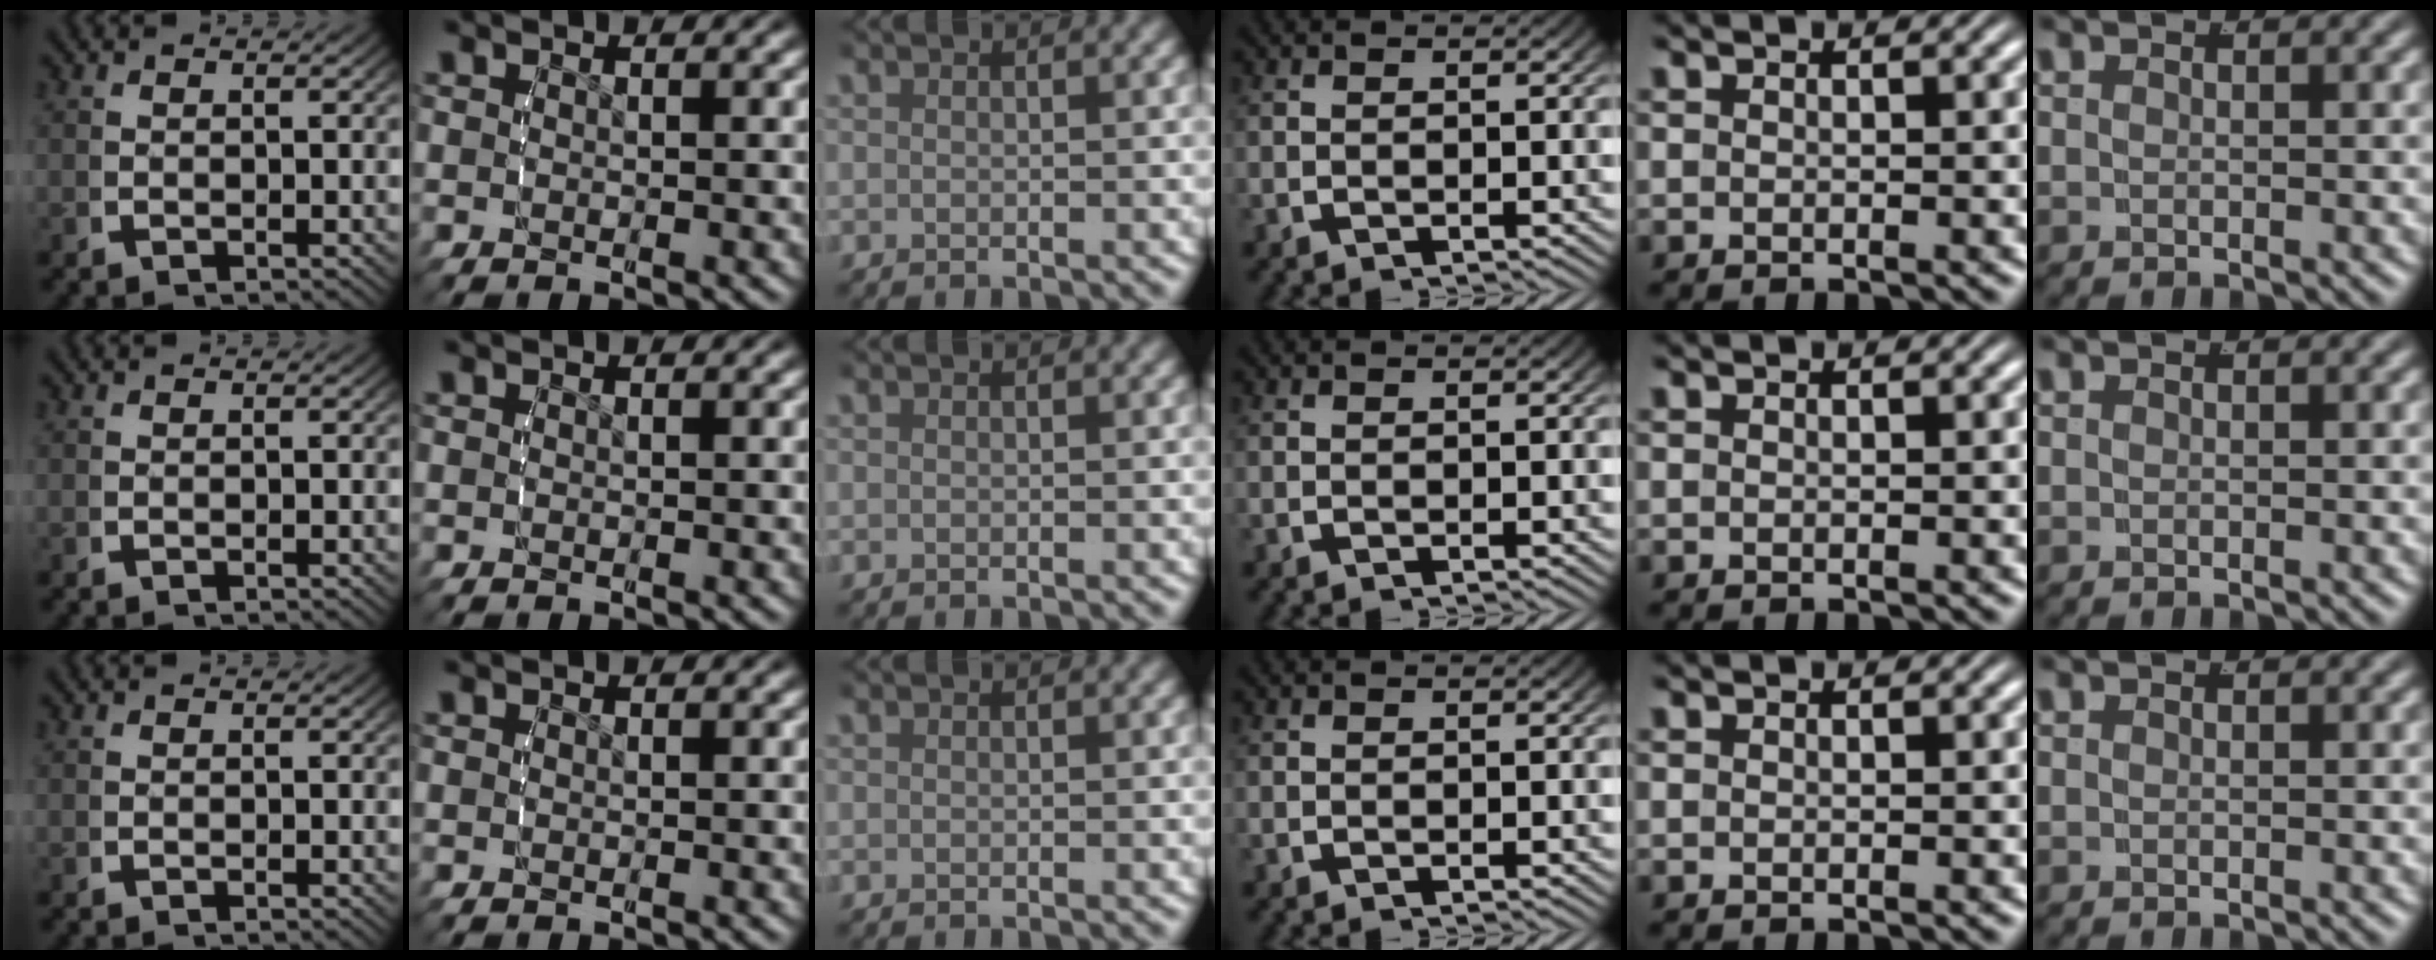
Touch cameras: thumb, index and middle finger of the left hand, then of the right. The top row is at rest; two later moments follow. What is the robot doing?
{"motion": "lift_and_place", "object": "condiment"}